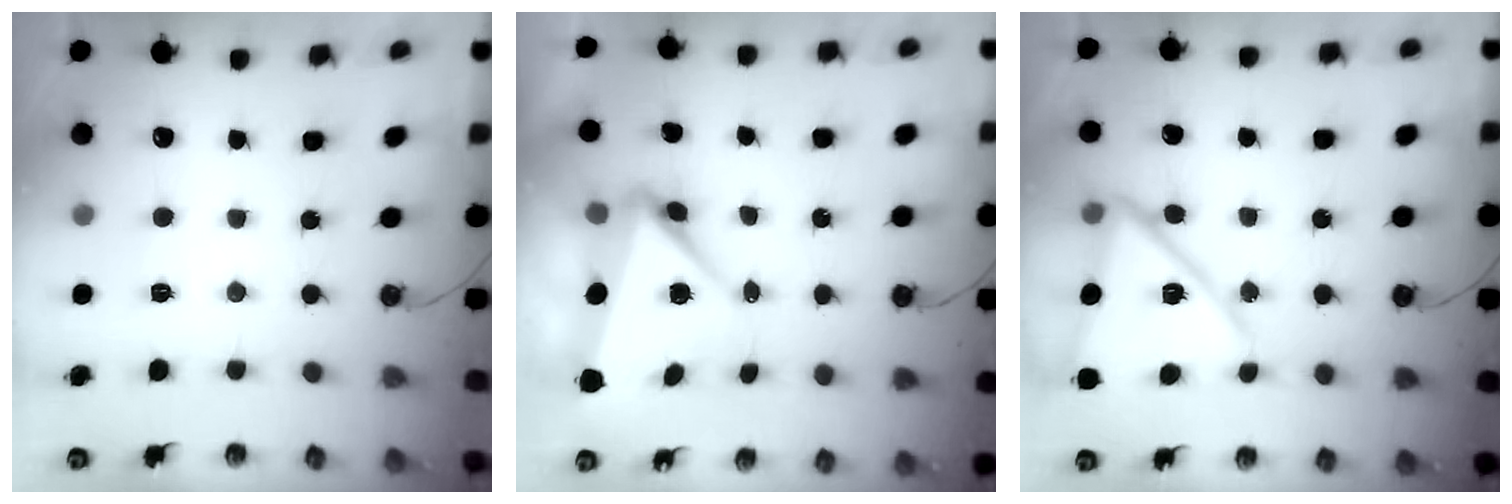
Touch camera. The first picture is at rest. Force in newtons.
{"total": 6.2, "press": 5.9, "slide": 1.8}
{"total": 14.2, "press": 14.1, "slide": 1.2}